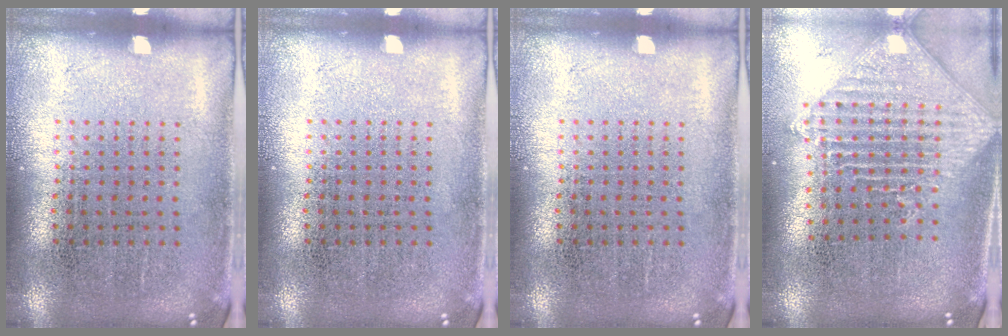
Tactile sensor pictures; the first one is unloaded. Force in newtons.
{"total": 0.0}
{"total": 0.0}
{"total": 1.9, "press": 1.6, "slide": 1.1}